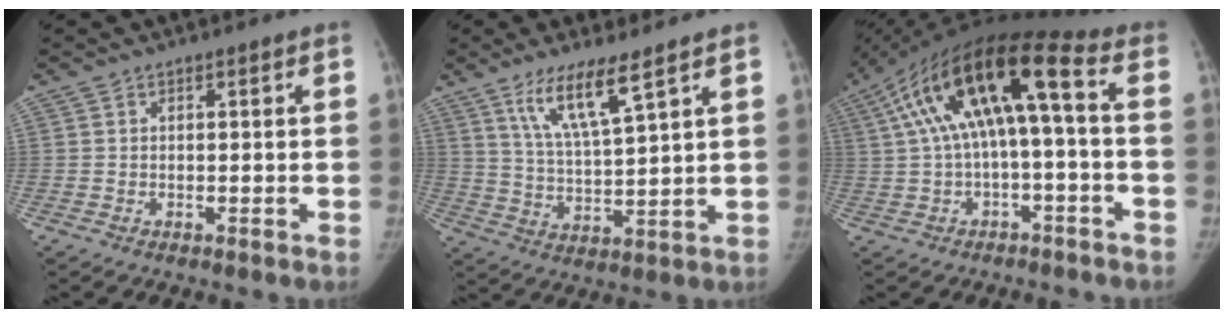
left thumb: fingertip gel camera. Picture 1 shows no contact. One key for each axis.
{"total": 9.6, "fx": 6.0, "fy": 1.3, "fz": 7.3, "tx": -0.135, "ty": -0.036, "tz": 0.122}
{"total": 16.6, "fx": 1.8, "fy": 5.1, "fz": 15.7, "tx": -0.301, "ty": 0.069, "tz": 0.031}